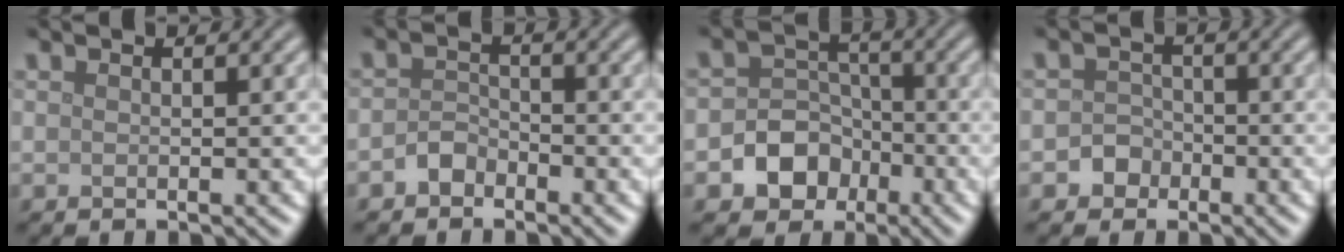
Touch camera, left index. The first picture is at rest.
{"total": 1.7, "force": [-1.2, 1.1, 0.5], "torque": [-0.007, 0.009, -0.026]}
{"total": 5.4, "force": [-2.3, 4.5, 1.9], "torque": [-0.003, 0.004, -0.063]}
{"total": 2.0, "force": [-0.9, 1.7, 0.4], "torque": [0.009, 0.006, -0.023]}